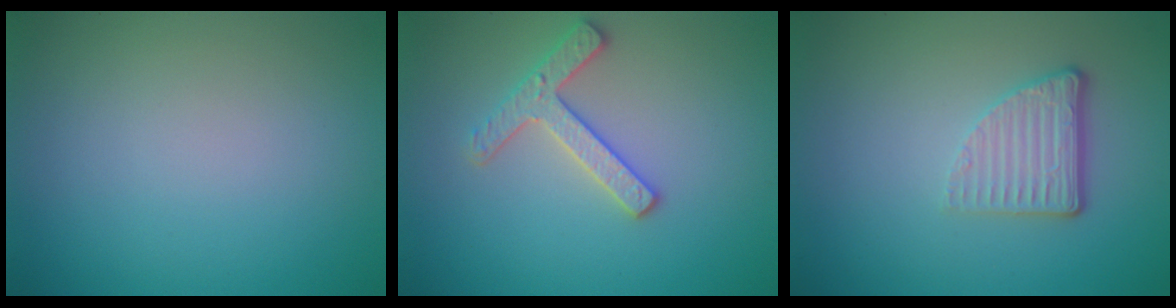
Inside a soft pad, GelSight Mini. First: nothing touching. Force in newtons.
{"total": 2.7, "press": 2.6, "slide": 0.7}
{"total": 3.0, "press": 2.1, "slide": 2.1}